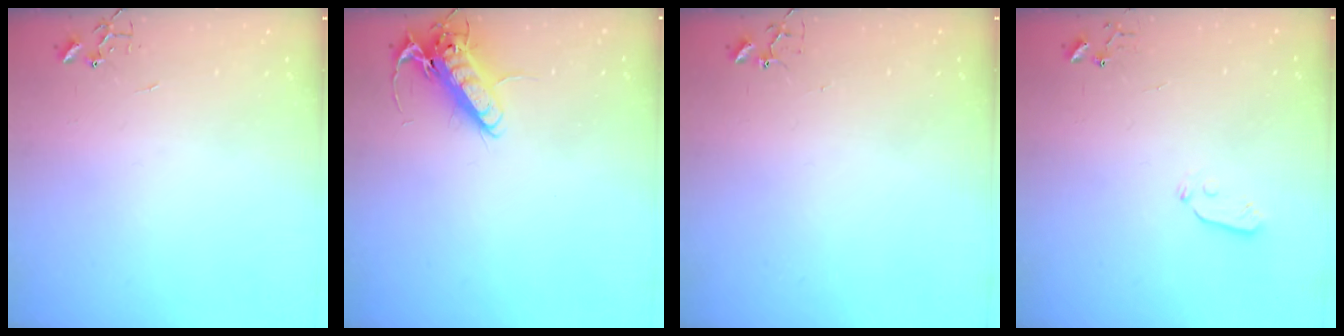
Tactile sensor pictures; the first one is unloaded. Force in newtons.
{"total": 13.3, "press": 13.1, "slide": 2.4}
{"total": 3.9, "press": 3.9, "slide": 0.3}
{"total": 3.5, "press": 3.5, "slide": 0.4}